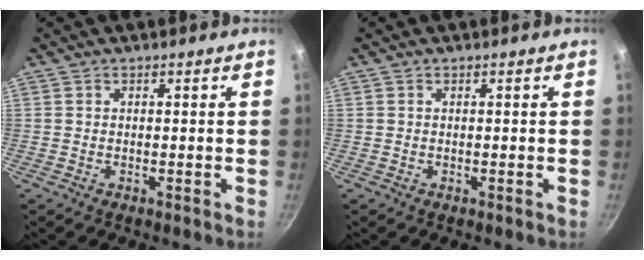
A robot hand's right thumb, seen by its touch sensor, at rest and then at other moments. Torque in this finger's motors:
{"motor_torque": [-0.19, 0.55, -0.47, 0.33, 0.00]}